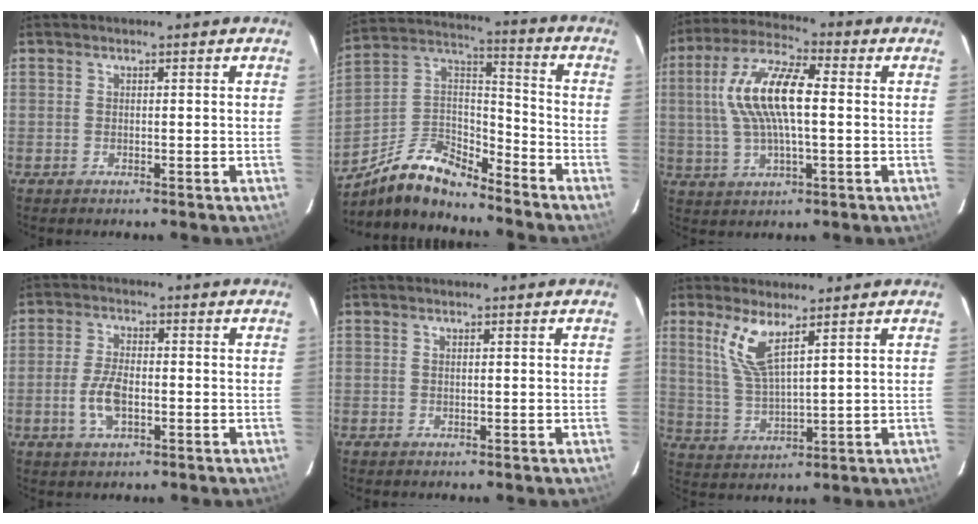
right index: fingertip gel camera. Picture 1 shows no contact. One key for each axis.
{"total": 13.8, "fx": -11.1, "fy": 4.3, "fz": 7.1, "tx": -0.159, "ty": 0.023, "tz": -0.212}
{"total": 13.7, "fx": 1.3, "fy": 4.6, "fz": 12.8, "tx": -0.258, "ty": 0.017, "tz": 0.022}
{"total": 6.3, "fx": -1.7, "fy": 3.0, "fz": 5.3, "tx": -0.114, "ty": 0.000, "tz": -0.031}
{"total": 0.0}
{"total": 7.5, "fx": 4.4, "fy": 1.5, "fz": 5.9, "tx": -0.126, "ty": -0.008, "tz": 0.097}